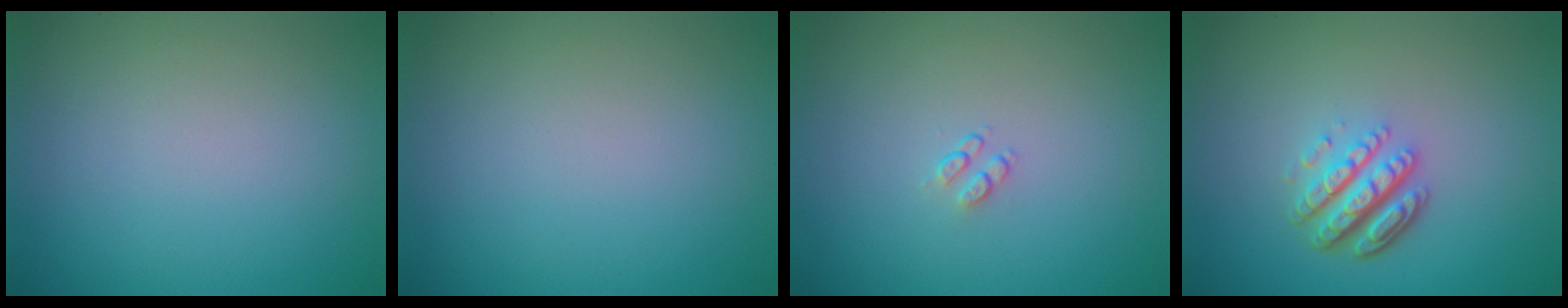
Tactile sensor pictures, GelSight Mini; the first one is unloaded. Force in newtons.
{"total": 0.0}
{"total": 0.9, "press": 0.6, "slide": 0.7}
{"total": 5.0, "press": 3.5, "slide": 3.6}